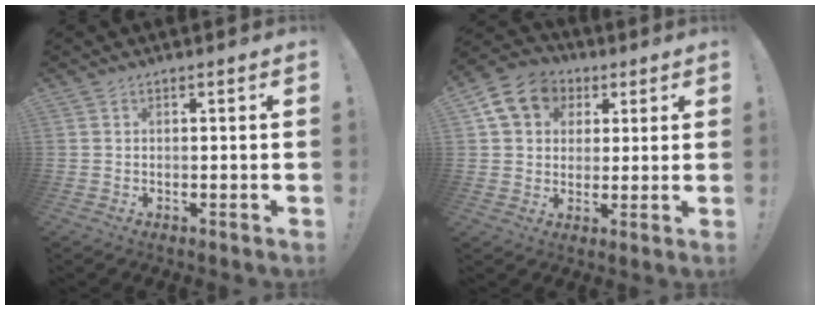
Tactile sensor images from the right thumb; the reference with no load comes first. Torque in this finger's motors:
{"motor_torque": [-0.14, 0.88, 0.11, 0.06, 0.05]}